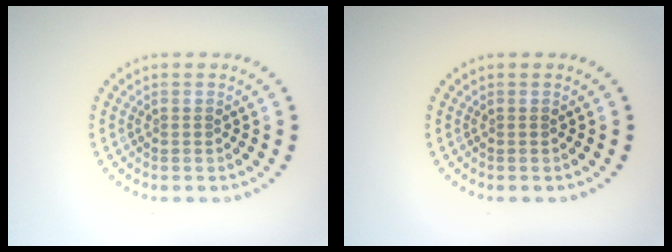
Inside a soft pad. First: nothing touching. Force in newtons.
{"total": 0.0}